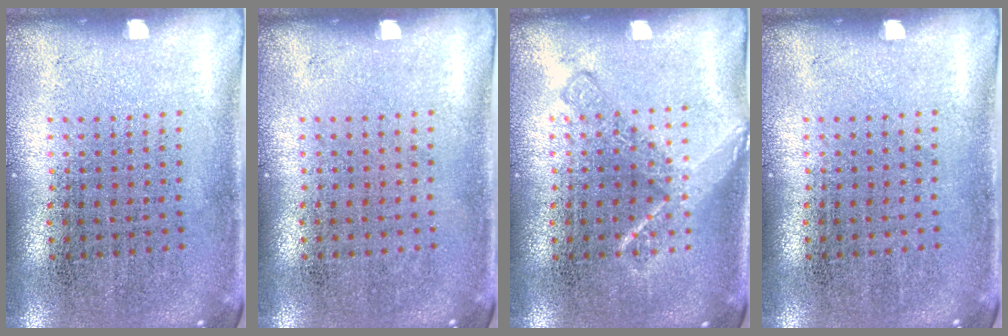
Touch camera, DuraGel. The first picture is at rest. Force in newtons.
{"total": 0.0}
{"total": 1.5, "press": 1.5, "slide": 0.2}
{"total": 0.0}